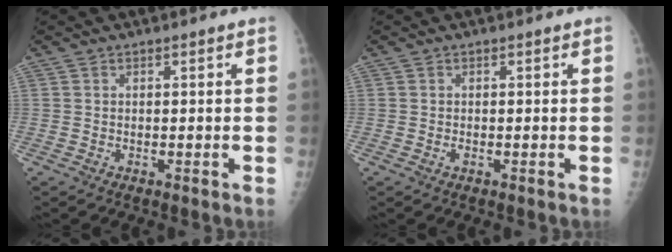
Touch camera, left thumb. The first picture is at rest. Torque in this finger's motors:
{"motor_torque": [-0.03, 0.00, 0.06, -0.02, 0.00]}